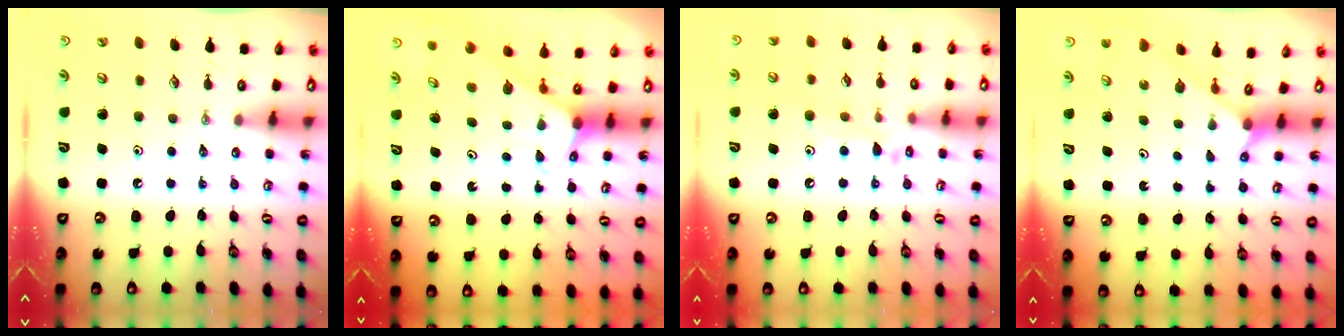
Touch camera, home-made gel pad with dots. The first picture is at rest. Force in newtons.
{"total": 2.1, "press": 2.1, "slide": 0.2}
{"total": 10.1, "press": 10.1, "slide": 0.6}
{"total": 2.0, "press": 2.0, "slide": 0.2}